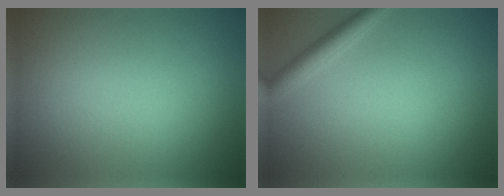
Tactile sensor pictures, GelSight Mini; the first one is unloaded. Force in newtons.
{"total": 2.2, "press": 2.2, "slide": 0.1}